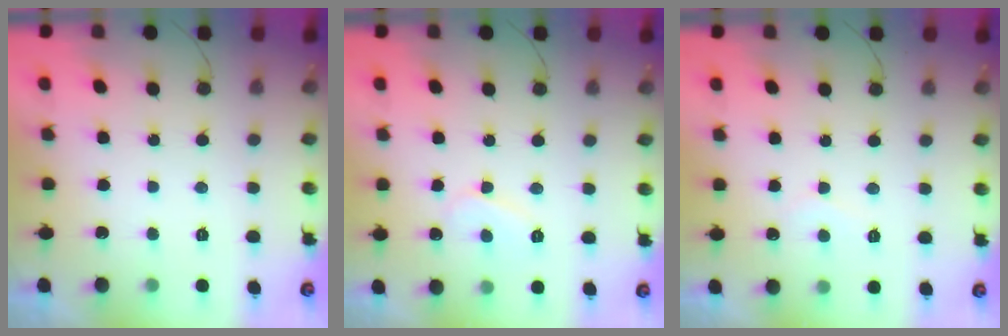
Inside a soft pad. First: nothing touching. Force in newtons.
{"total": 6.2, "press": 6.2, "slide": 0.5}
{"total": 3.9, "press": 3.9, "slide": 0.2}